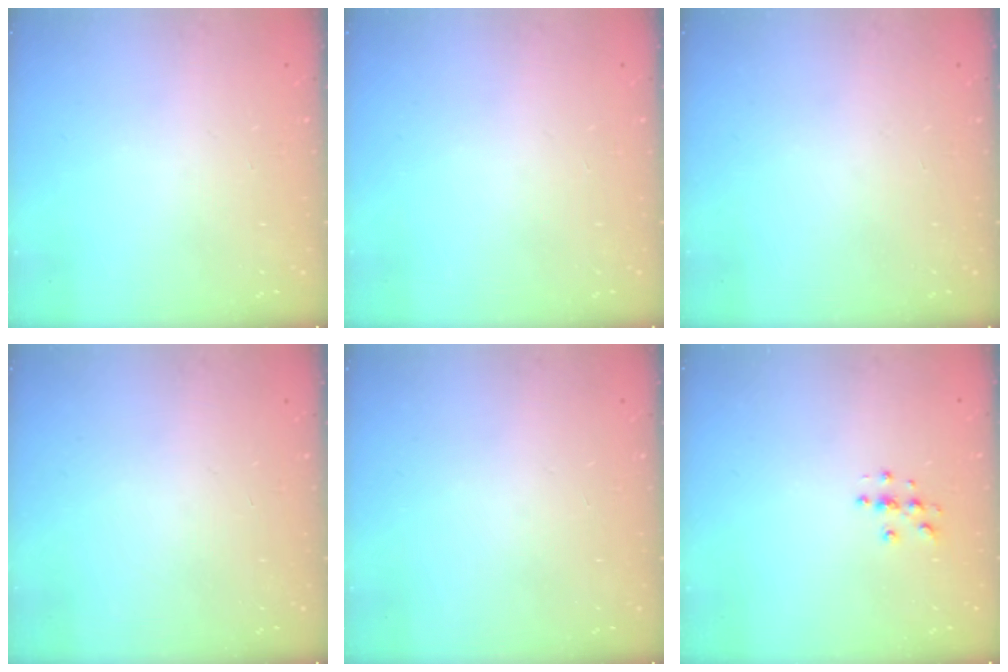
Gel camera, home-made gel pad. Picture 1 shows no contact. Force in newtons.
{"total": 0.0}
{"total": 0.0}
{"total": 0.0}
{"total": 0.0}
{"total": 4.3, "press": 4.3, "slide": 0.5}